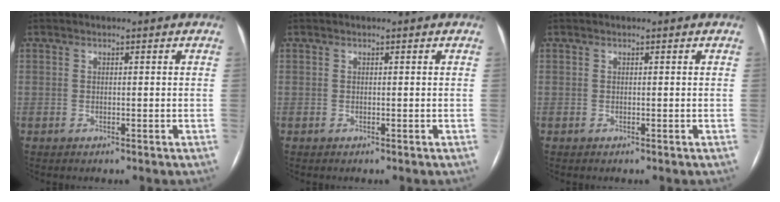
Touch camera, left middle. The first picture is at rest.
{"total": 0.0}
{"total": 0.0}